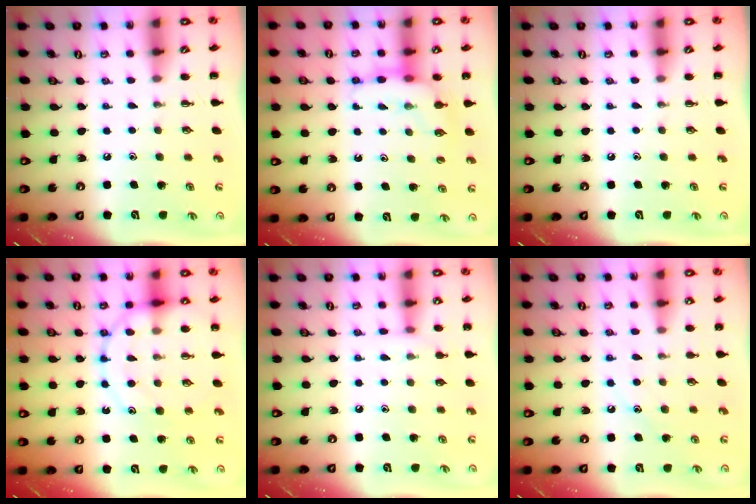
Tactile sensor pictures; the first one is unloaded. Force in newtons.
{"total": 10.0, "press": 9.9, "slide": 1.4}
{"total": 0.0}
{"total": 15.7, "press": 15.6, "slide": 1.6}
{"total": 5.5, "press": 5.3, "slide": 1.5}
{"total": 8.7, "press": 8.5, "slide": 1.5}